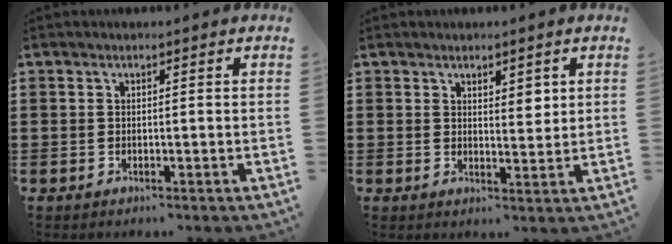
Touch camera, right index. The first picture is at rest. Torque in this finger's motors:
{"motor_torque": [0.00, 0.17, 0.22, 0.02]}